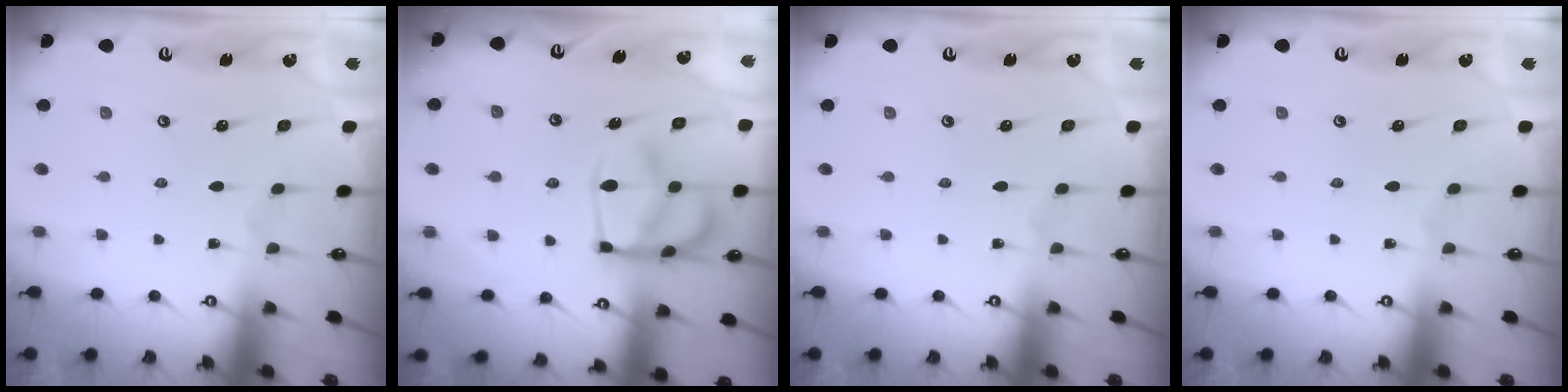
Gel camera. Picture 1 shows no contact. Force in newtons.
{"total": 15.2, "press": 15.1, "slide": 1.6}
{"total": 0.0}
{"total": 0.0}